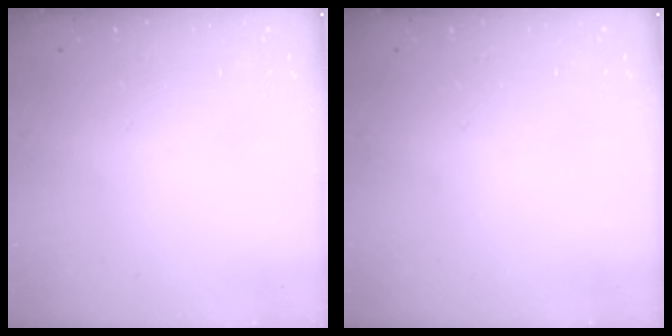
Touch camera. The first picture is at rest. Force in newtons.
{"total": 0.0}